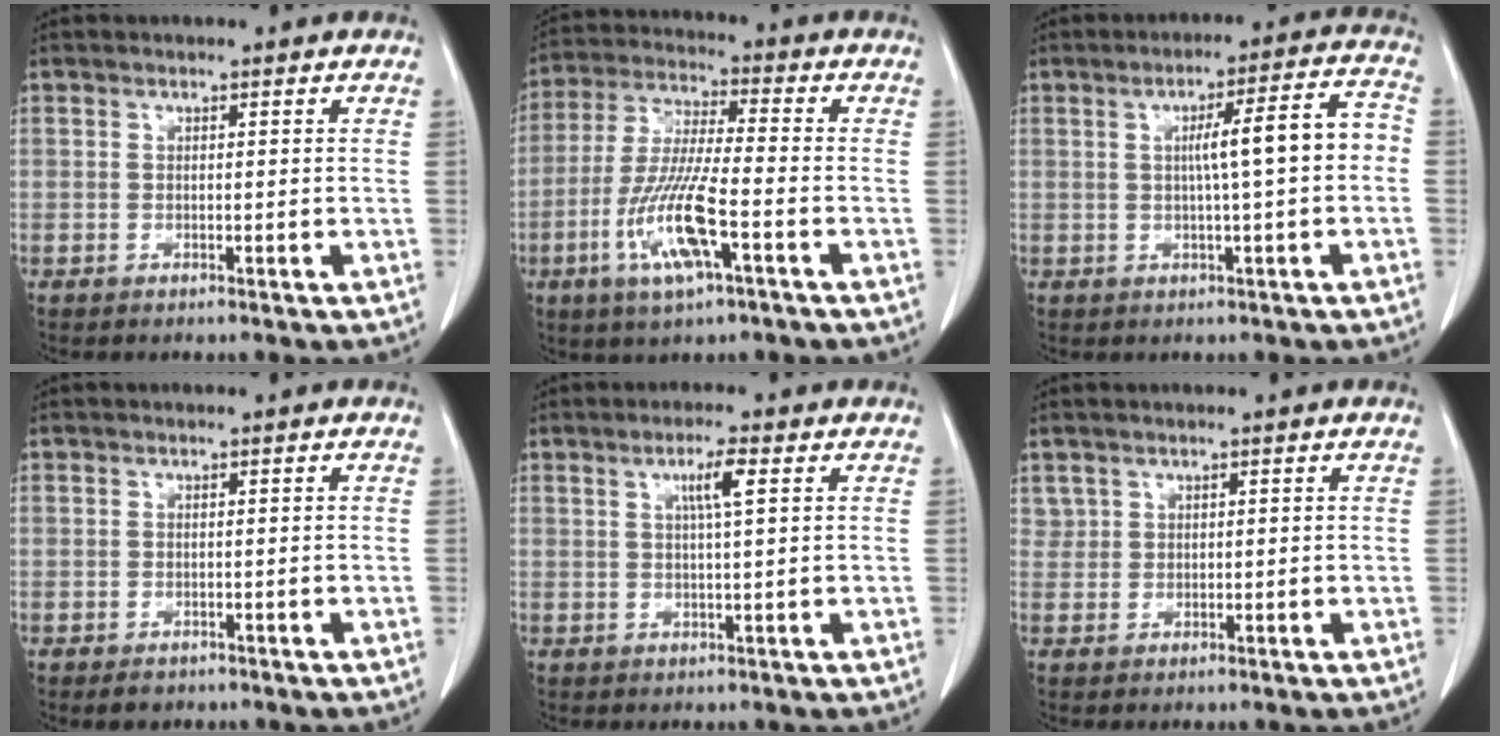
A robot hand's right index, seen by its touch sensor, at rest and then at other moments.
{"total": 12.3, "force": [-4.7, 1.5, 11.3], "torque": [-0.234, -0.015, -0.089]}
{"total": 8.5, "force": [-0.3, 0.4, 8.5], "torque": [-0.123, 0.027, -0.005]}
{"total": 1.7, "force": [-1.1, 1.1, 0.6], "torque": [-0.014, 0.000, -0.010]}
{"total": 3.6, "force": [1.2, -0.2, 3.4], "torque": [-0.062, 0.002, 0.022]}
{"total": 1.3, "force": [0.8, 1.0, 0.0], "torque": [0.014, 0.006, 0.011]}